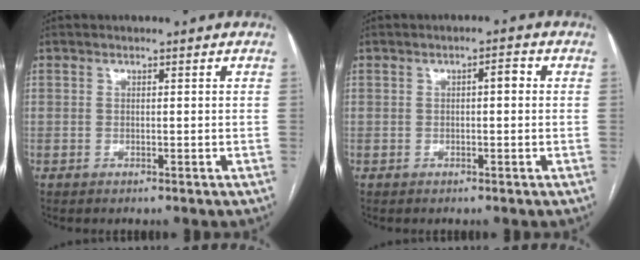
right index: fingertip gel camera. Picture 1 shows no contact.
{"total": 2.0, "force": [0.2, 0.6, 1.9], "torque": [-0.026, 0.007, 0.003]}